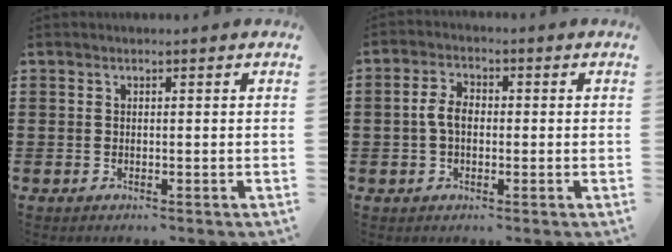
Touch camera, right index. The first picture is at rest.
{"total": 4.0, "force": [-0.4, 2.3, 3.2], "torque": [-0.083, -0.002, -0.015]}